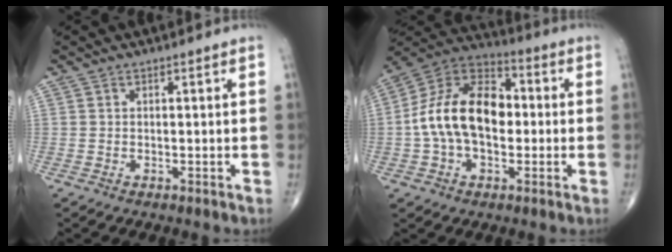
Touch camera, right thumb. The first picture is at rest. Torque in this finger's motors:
{"motor_torque": [1.17, 1.08, 1.33, -0.49, 0.19]}